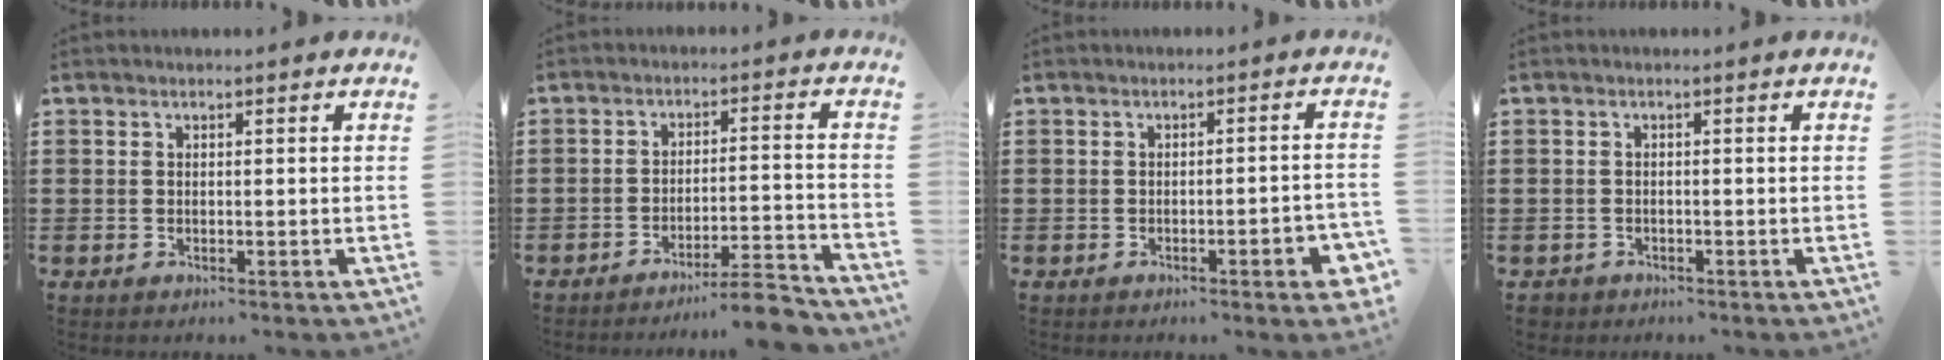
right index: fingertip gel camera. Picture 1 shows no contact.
{"total": 6.5, "force": [-5.9, -0.2, 2.8], "torque": [-0.041, -0.006, -0.111]}
{"total": 3.4, "force": [-1.8, 0.4, 2.9], "torque": [-0.044, -0.003, -0.029]}
{"total": 1.1, "force": [-1.0, 0.5, -0.1], "torque": [-0.003, 0.001, -0.024]}